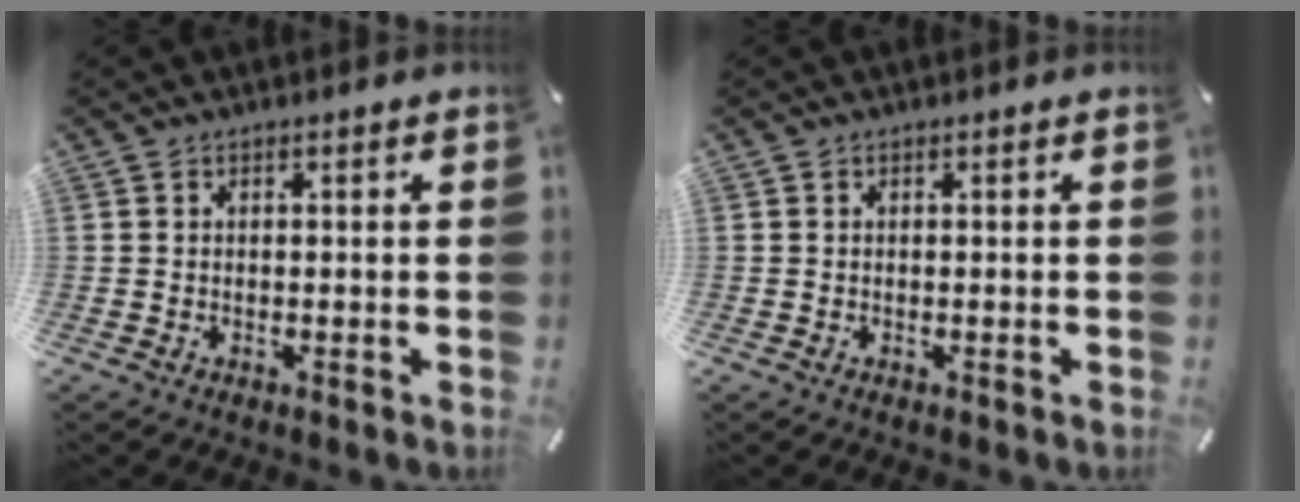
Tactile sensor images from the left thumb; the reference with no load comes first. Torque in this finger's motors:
{"motor_torque": [0.00, 0.00, 0.03, 0.02, 0.00]}